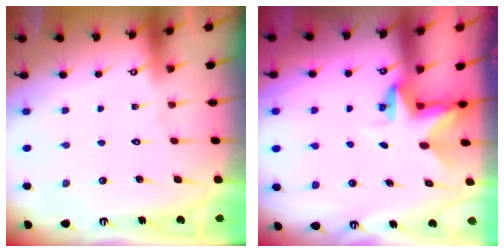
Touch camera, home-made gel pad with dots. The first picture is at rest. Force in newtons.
{"total": 3.0, "press": 3.0, "slide": 0.2}